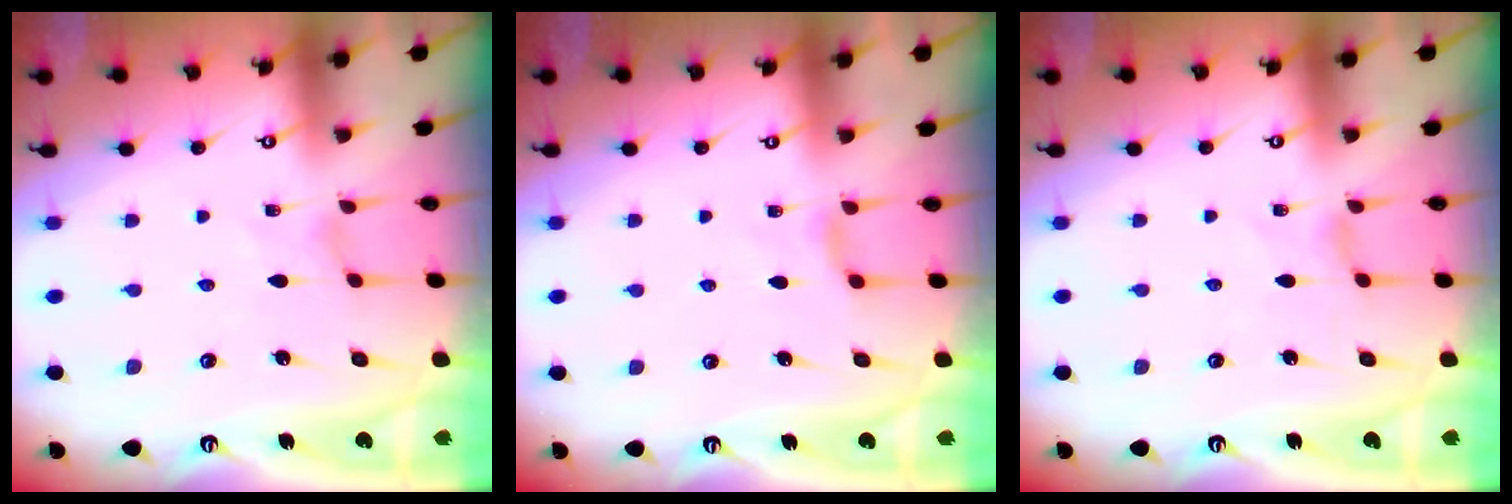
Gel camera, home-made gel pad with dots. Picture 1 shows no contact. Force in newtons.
{"total": 2.9, "press": 2.9, "slide": 0.5}
{"total": 0.5, "press": 0.5, "slide": 0.1}